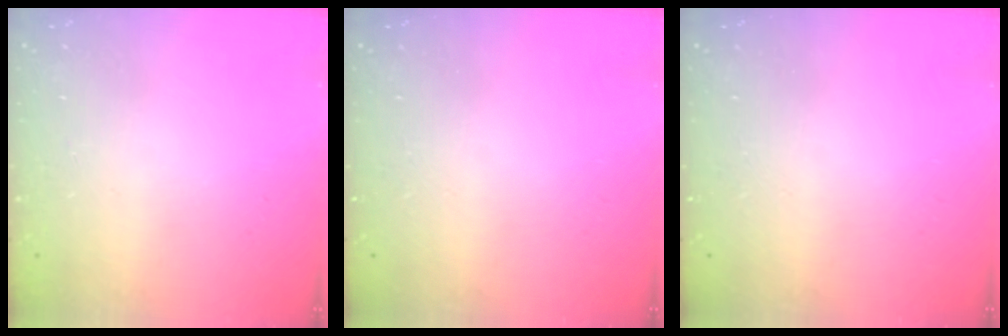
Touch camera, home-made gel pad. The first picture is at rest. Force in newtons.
{"total": 0.0}
{"total": 0.0}